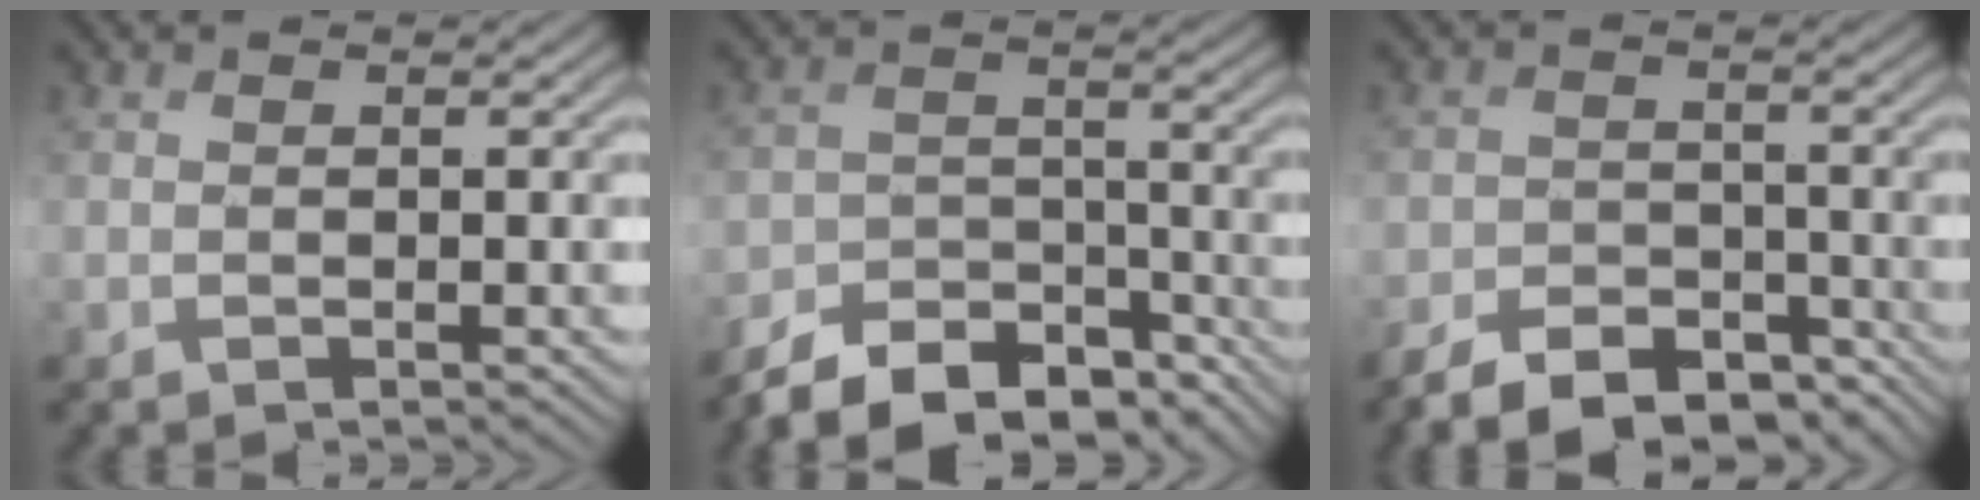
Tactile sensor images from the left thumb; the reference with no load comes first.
{"total": 11.2, "force": [-9.6, 4.7, 3.3], "torque": [-0.053, -0.018, -0.147]}
{"total": 9.1, "force": [-7.5, 4.3, 2.8], "torque": [-0.035, -0.019, -0.117]}